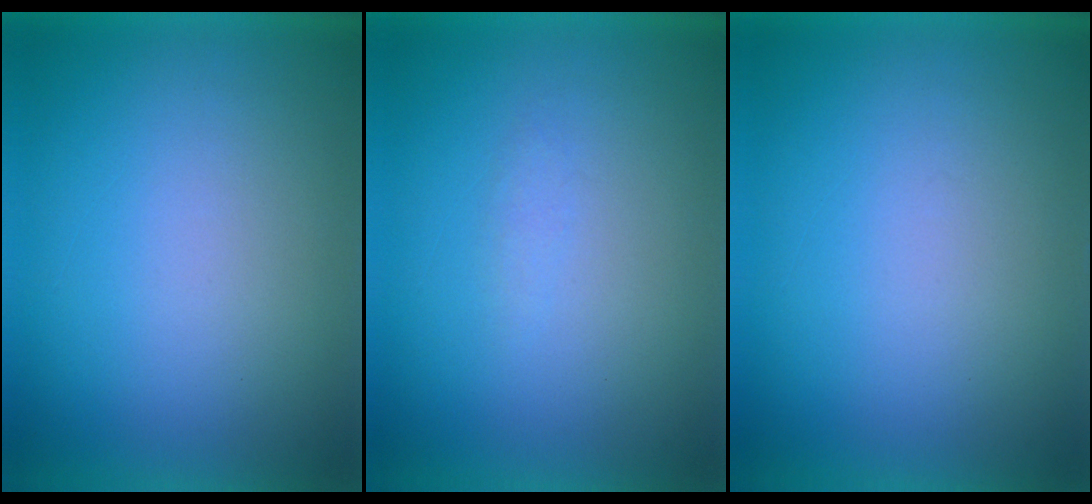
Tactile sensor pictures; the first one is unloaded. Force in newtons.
{"total": 1.0}
{"total": 0.0}